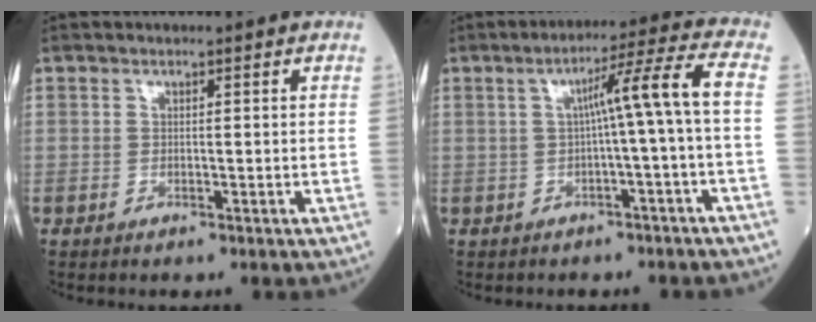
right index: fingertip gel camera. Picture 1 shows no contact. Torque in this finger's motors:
{"motor_torque": [1.07, 0.04, 0.50, 0.13]}